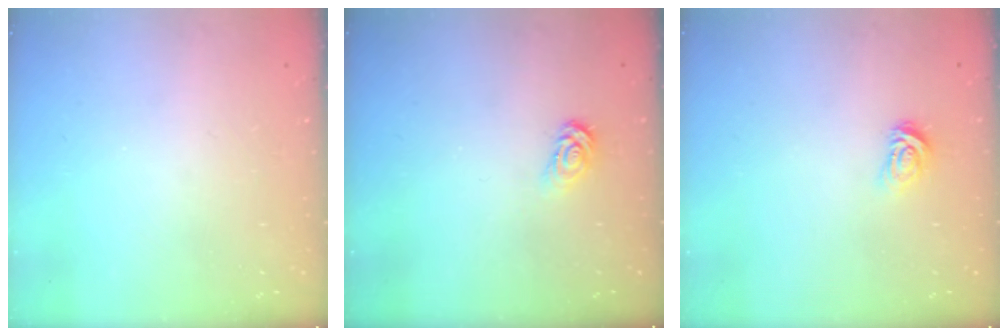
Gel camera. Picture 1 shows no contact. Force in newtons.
{"total": 3.2, "press": 3.1, "slide": 0.4}
{"total": 3.4, "press": 3.4, "slide": 0.4}